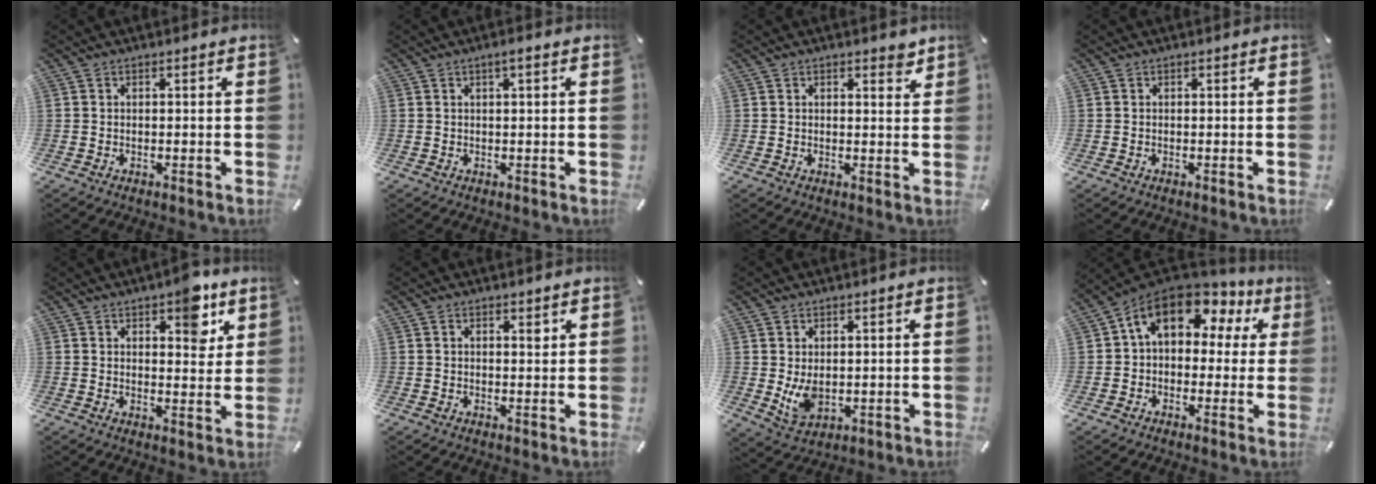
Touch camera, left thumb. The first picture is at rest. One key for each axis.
{"total": 1.9, "fx": 0.7, "fy": 0.3, "fz": 1.7, "tx": -0.033, "ty": 0.001, "tz": 0.010}
{"total": 2.3, "fx": 1.7, "fy": 1.2, "fz": 1.0, "tx": 0.001, "ty": -0.010, "tz": 0.025}
{"total": 0.0}
{"total": 8.6, "fx": 5.2, "fy": 4.4, "fz": 5.2, "tx": -0.044, "ty": -0.032, "tz": 0.082}
{"total": 1.5, "fx": 1.0, "fy": 0.6, "fz": 1.0, "tx": -0.012, "ty": -0.004, "tz": 0.016}
{"total": 5.6, "fx": 1.1, "fy": 4.0, "fz": 3.8, "tx": -0.089, "ty": -0.011, "tz": 0.020}
{"total": 13.3, "fx": 5.9, "fy": 8.3, "fz": 8.6, "tx": -0.144, "ty": -0.022, "tz": 0.105}